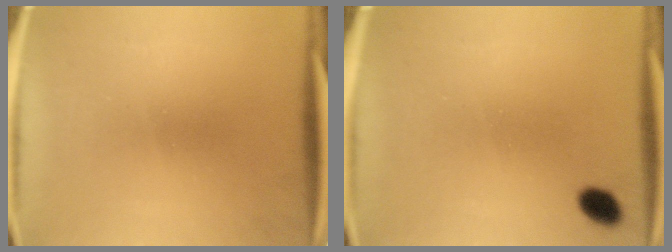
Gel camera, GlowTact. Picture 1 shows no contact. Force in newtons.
{"total": 3.2}